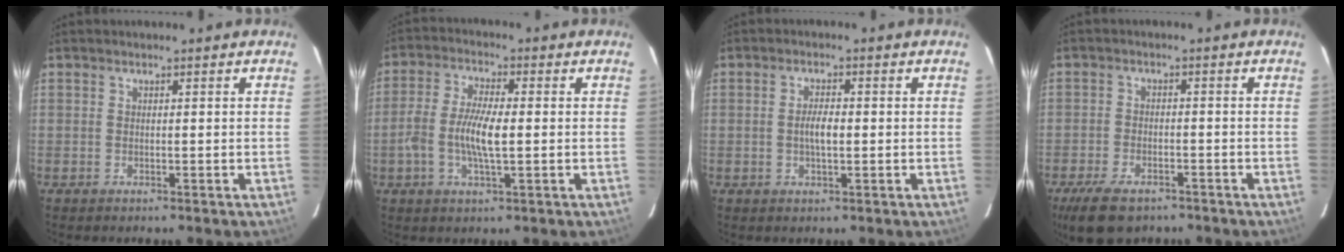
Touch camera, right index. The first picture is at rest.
{"total": 7.9, "force": [-1.0, 2.2, 7.5], "torque": [-0.152, 0.003, -0.024]}
{"total": 3.2, "force": [-0.2, 1.1, 3.0], "torque": [-0.056, 0.002, -0.005]}
{"total": 9.3, "force": [-6.6, 4.4, 4.9], "torque": [-0.124, -0.014, -0.114]}